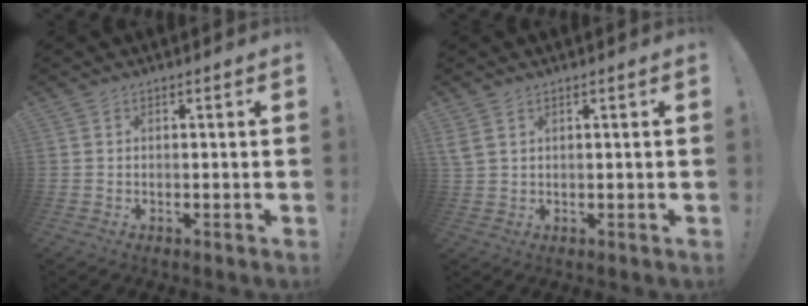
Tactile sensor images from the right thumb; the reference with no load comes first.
{"total": 3.4, "force": [1.9, 2.0, 1.9], "torque": [-0.050, -0.005, 0.039]}